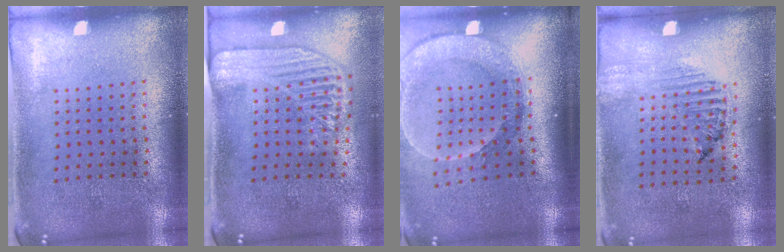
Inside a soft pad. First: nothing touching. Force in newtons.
{"total": 2.2, "press": 1.9, "slide": 1.2}
{"total": 2.6, "press": 2.0, "slide": 1.7}
{"total": 1.2, "press": 1.1, "slide": 0.2}